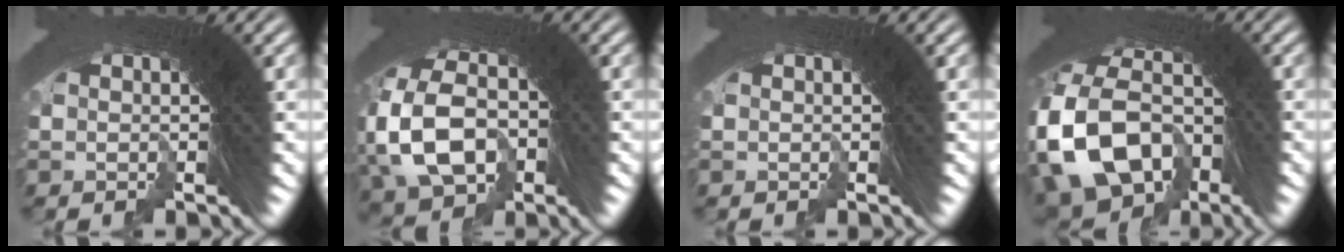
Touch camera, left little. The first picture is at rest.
{"total": 9.4, "force": [-3.0, 7.8, 4.2], "torque": [-0.084, -0.028, -0.047]}
{"total": 0.0}
{"total": 14.8, "force": [-4.7, 11.7, 7.7], "torque": [-0.169, -0.059, -0.072]}